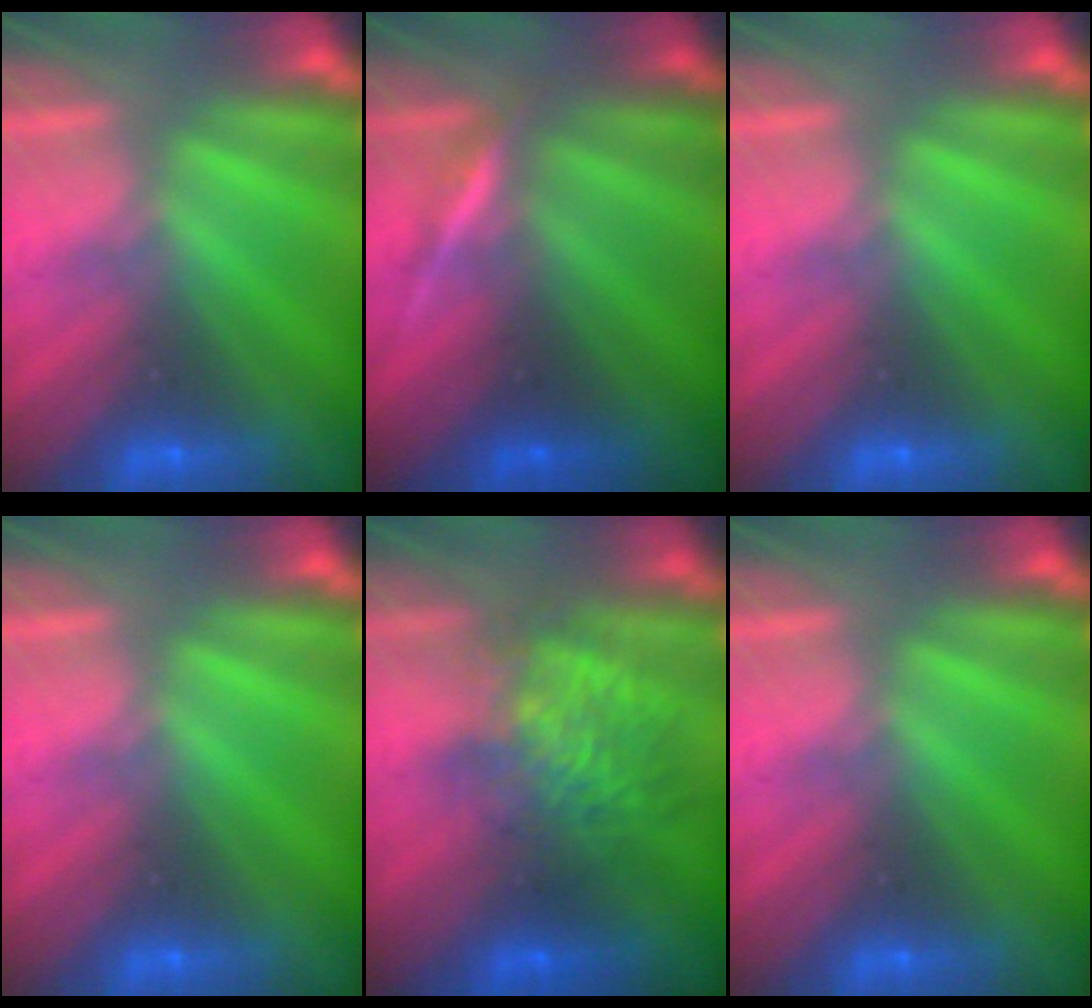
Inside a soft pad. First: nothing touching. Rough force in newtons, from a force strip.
{"total": 3.3}
{"total": 0.0}
{"total": 0.0}
{"total": 6.9}
{"total": 0.0}